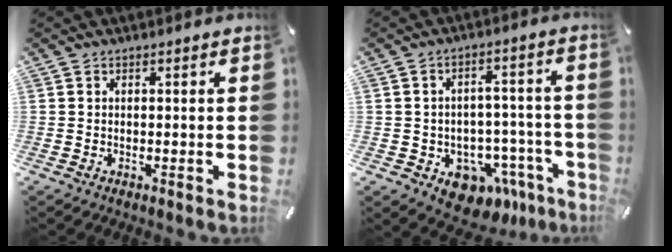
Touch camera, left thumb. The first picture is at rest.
{"total": 10.4, "force": [-6.1, 7.2, 4.5], "torque": [-0.035, 0.041, -0.095]}